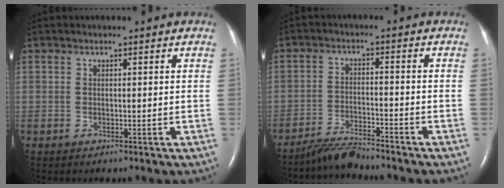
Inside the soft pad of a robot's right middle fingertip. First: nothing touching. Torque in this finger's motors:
{"motor_torque": [-0.16, -0.02, -0.03, -0.01]}